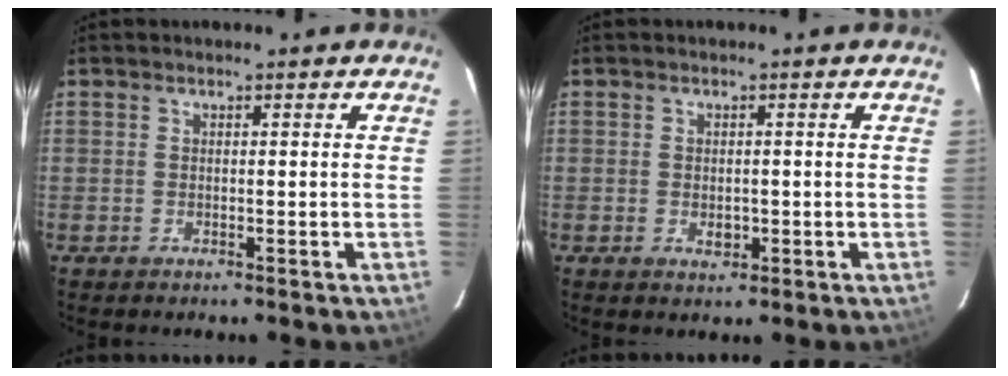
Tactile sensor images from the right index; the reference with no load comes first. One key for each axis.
{"total": 2.1, "fx": -0.4, "fy": 1.6, "fz": 1.3, "tx": -0.019, "ty": -0.001, "tz": -0.004}